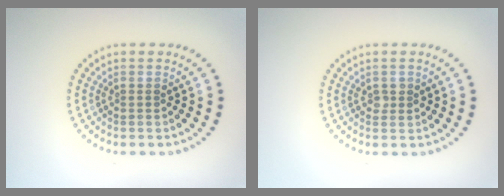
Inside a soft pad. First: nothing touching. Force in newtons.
{"total": 1.0, "press": 1.0, "slide": 0.2}